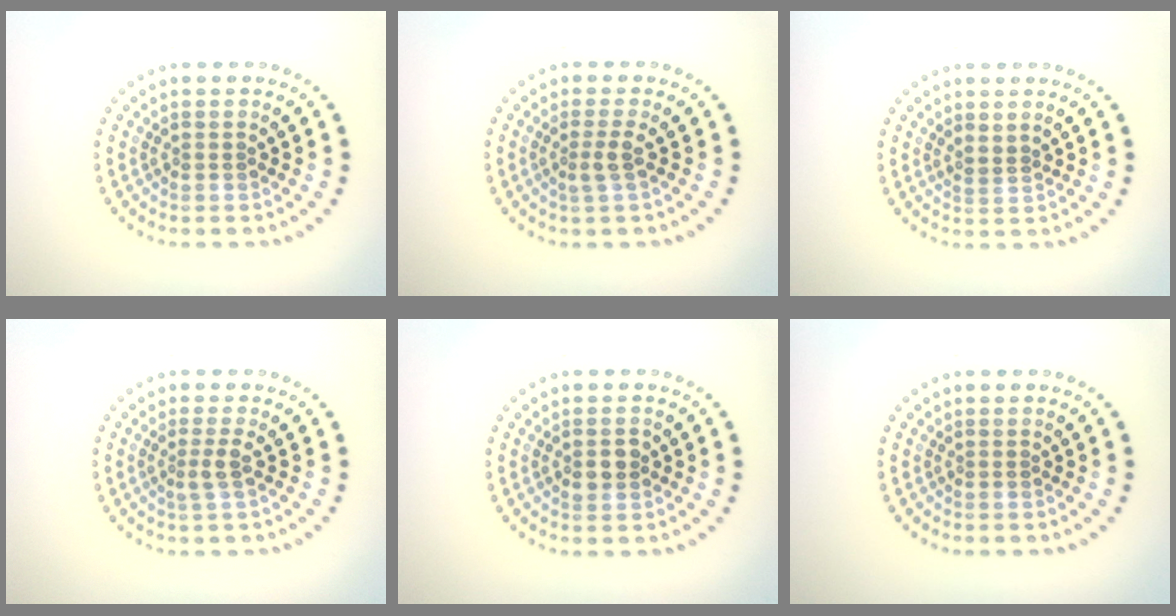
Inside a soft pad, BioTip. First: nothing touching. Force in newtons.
{"total": 1.5, "press": 1.1, "slide": 1.0}
{"total": 0.6, "press": 0.5, "slide": 0.4}
{"total": 1.5, "press": 1.1, "slide": 1.0}
{"total": 2.2, "press": 2.2, "slide": 0.1}
{"total": 0.0}